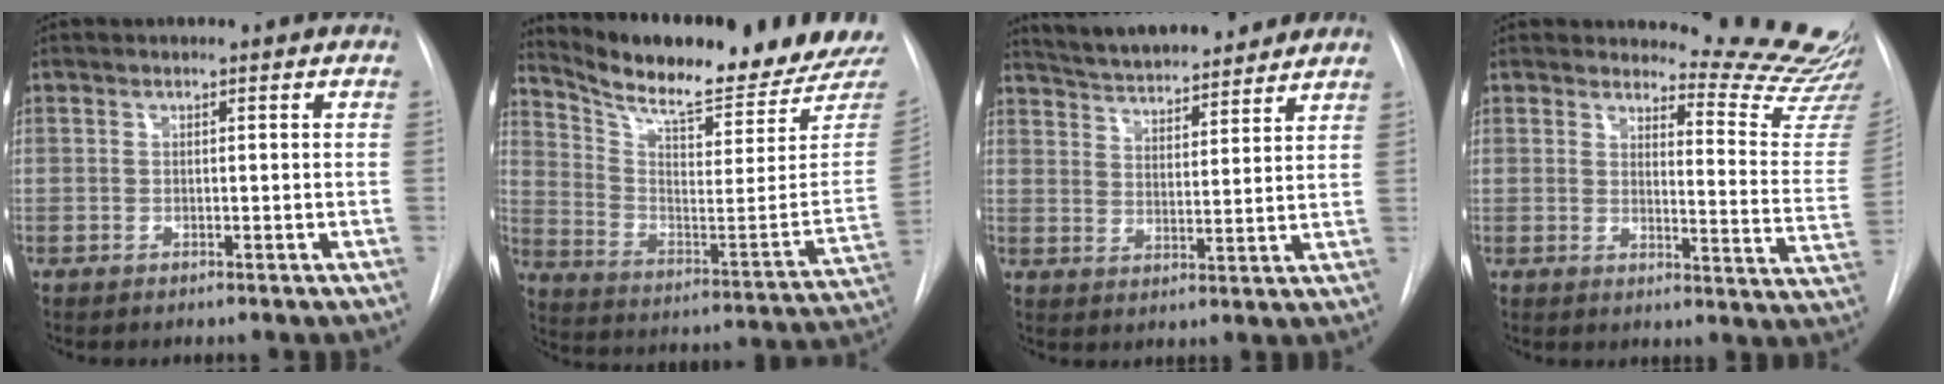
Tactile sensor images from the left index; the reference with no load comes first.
{"total": 23.4, "force": [21.4, 1.7, 9.3], "torque": [-0.161, -0.079, 0.305]}
{"total": 15.6, "force": [14.2, 2.6, 5.9], "torque": [-0.096, 0.021, 0.215]}
{"total": 15.2, "force": [15.0, 0.3, 2.3], "torque": [-0.010, -0.146, 0.151]}